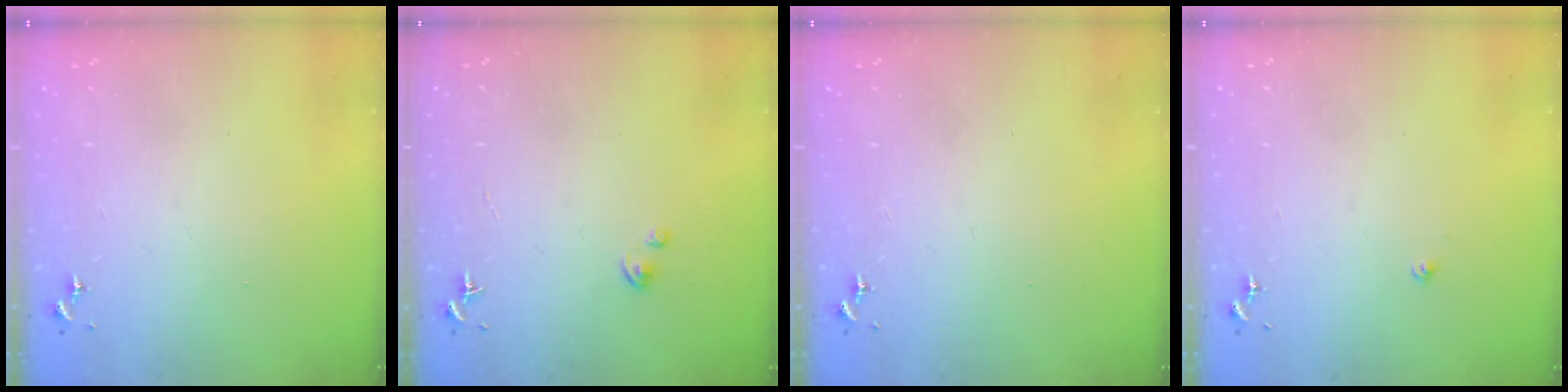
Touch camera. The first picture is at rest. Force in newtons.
{"total": 0.9, "press": 0.8, "slide": 0.2}
{"total": 0.0}
{"total": 1.4, "press": 1.4, "slide": 0.2}